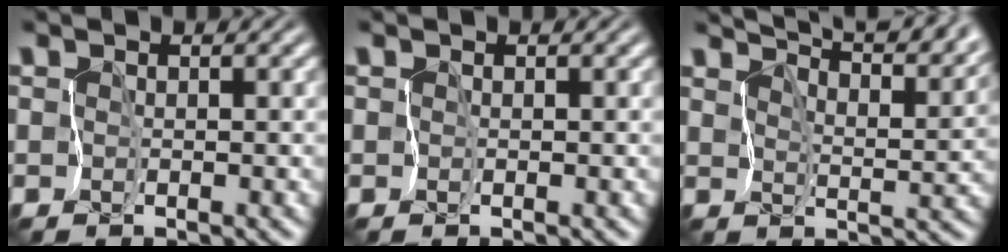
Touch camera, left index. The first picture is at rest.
{"total": 0.0}
{"total": 10.5, "force": [8.8, 2.6, 5.1], "torque": [-0.072, 0.013, 0.100]}